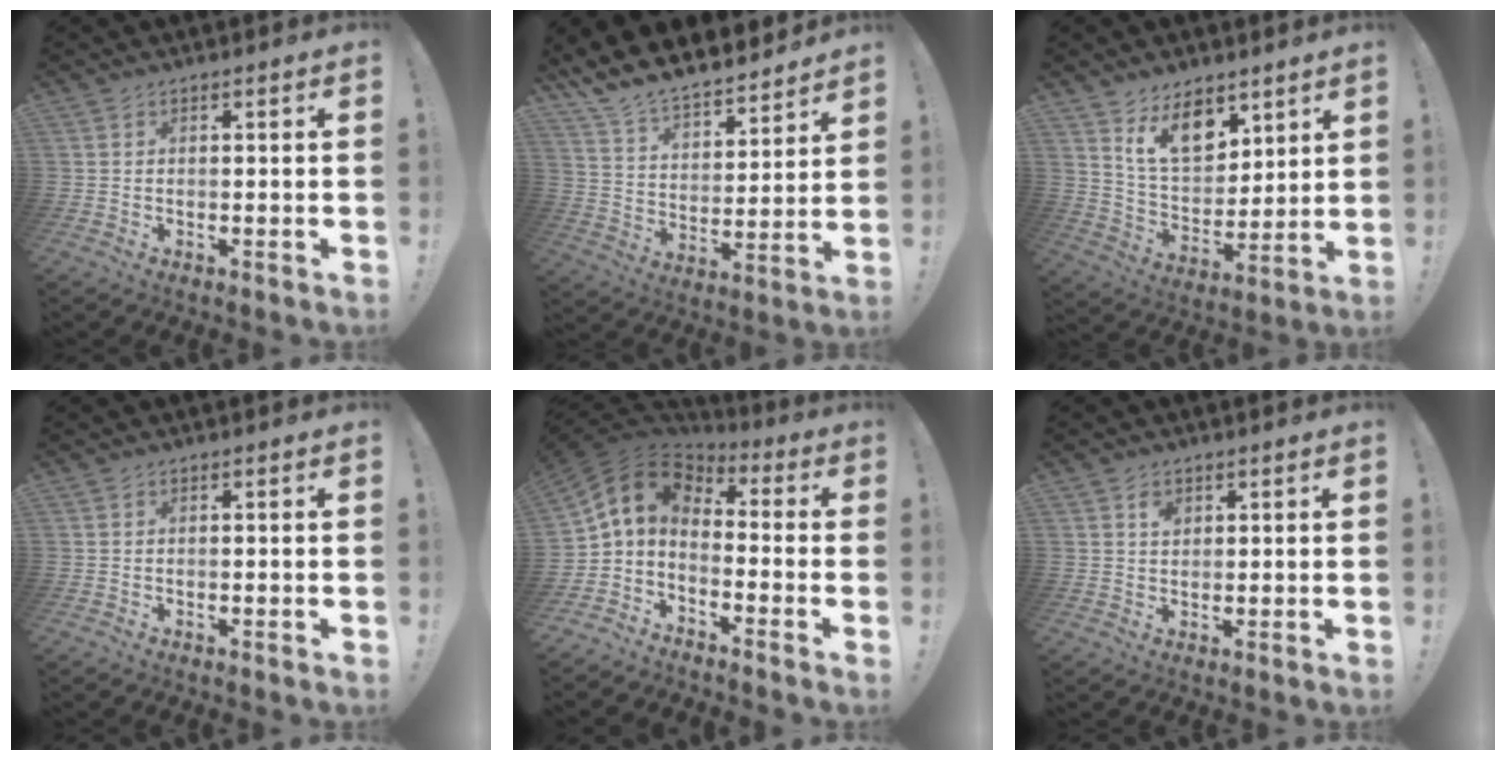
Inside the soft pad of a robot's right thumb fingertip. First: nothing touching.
{"total": 11.2, "force": [10.6, 2.9, 2.5], "torque": [-0.072, -0.095, 0.192]}
{"total": 13.9, "force": [9.0, 8.1, 6.8], "torque": [-0.100, -0.056, 0.169]}
{"total": 0.0}
{"total": 8.4, "force": [0.1, 5.7, 6.1], "torque": [-0.129, 0.002, 0.000]}
{"total": 2.4, "force": [1.2, 1.8, 1.1], "torque": [-0.005, -0.005, 0.019]}